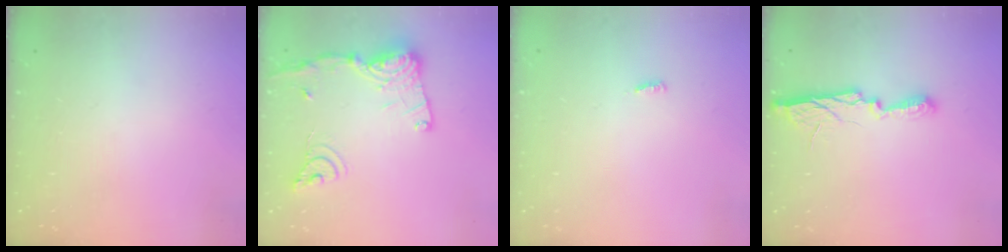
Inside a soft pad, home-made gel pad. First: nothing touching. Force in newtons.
{"total": 17.9, "press": 17.8, "slide": 1.6}
{"total": 3.0, "press": 3.0, "slide": 0.0}
{"total": 9.7, "press": 9.7, "slide": 0.9}